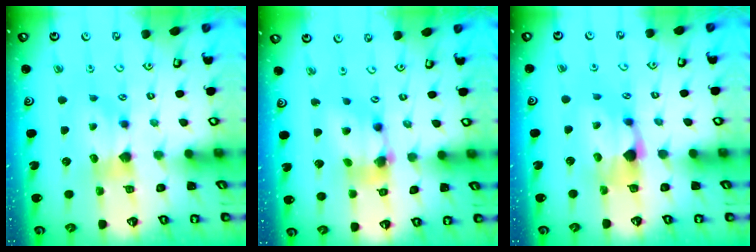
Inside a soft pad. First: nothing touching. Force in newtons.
{"total": 6.4, "press": 6.0, "slide": 2.0}
{"total": 1.9, "press": 1.1, "slide": 1.5}